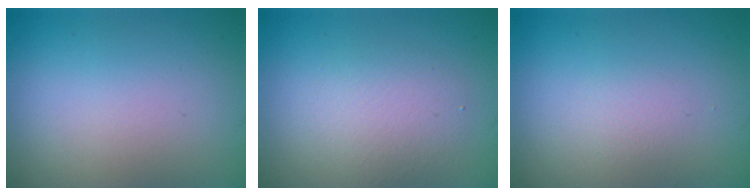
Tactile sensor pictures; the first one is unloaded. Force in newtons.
{"total": 2.8, "press": 2.8, "slide": 0.1}
{"total": 0.9, "press": 0.9, "slide": 0.1}